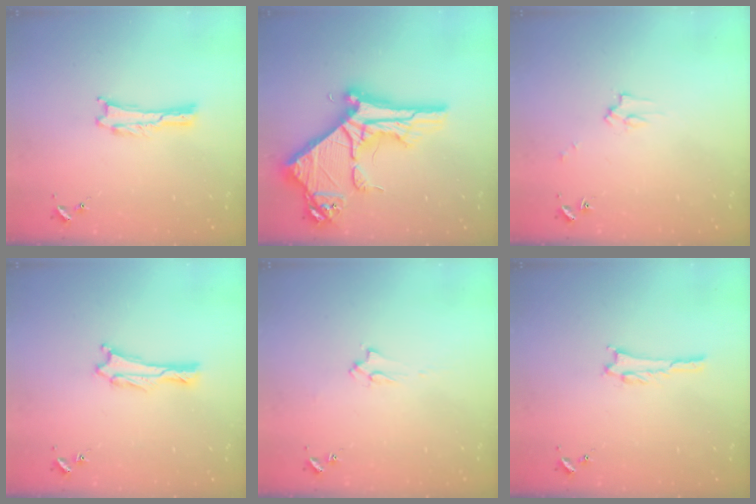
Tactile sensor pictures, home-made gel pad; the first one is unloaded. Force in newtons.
{"total": 14.0, "press": 13.9, "slide": 1.4}
{"total": 2.2, "press": 2.2, "slide": 0.2}
{"total": 0.0}
{"total": 2.0, "press": 2.0, "slide": 0.3}
{"total": 0.6, "press": 0.6, "slide": 0.1}